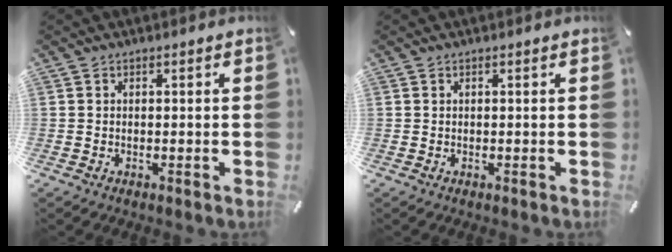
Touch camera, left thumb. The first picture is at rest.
{"total": 0.0}